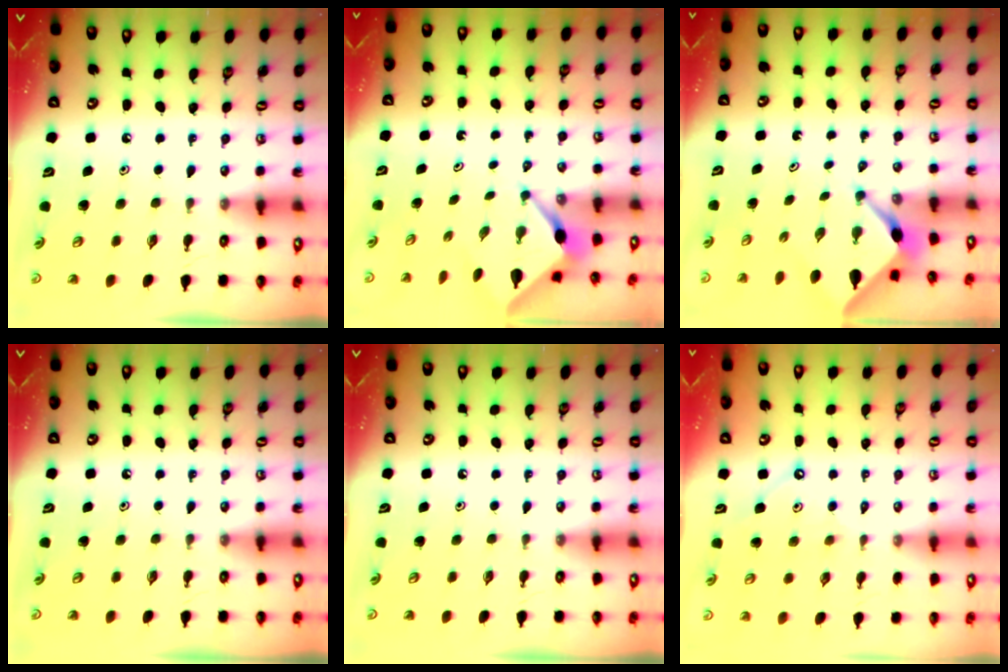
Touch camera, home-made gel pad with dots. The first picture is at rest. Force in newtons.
{"total": 3.0, "press": 3.0, "slide": 0.2}
{"total": 2.3, "press": 2.3, "slide": 0.3}
{"total": 0.0}
{"total": 0.0}
{"total": 1.8, "press": 1.8, "slide": 0.3}